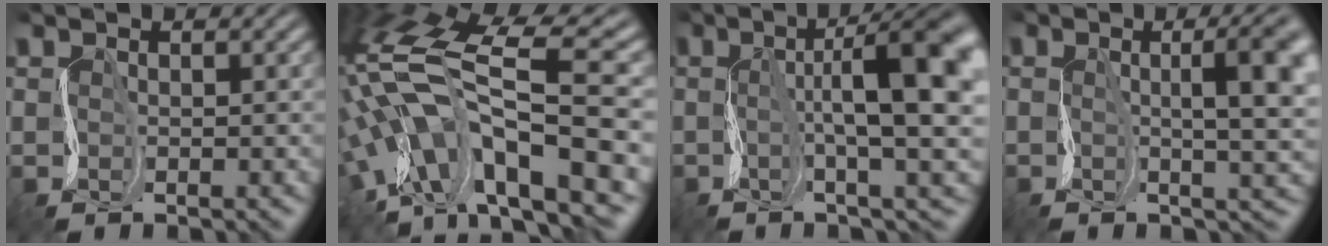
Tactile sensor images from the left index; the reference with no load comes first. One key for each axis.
{"total": 15.1, "fx": -2.3, "fy": 6.2, "fz": 13.6, "tx": -0.264, "ty": 0.029, "tz": -0.037}
{"total": 13.8, "fx": 1.5, "fy": 3.3, "fz": 13.3, "tx": -0.181, "ty": 0.008, "tz": 0.025}
{"total": 8.5, "fx": 0.6, "fy": 2.5, "fz": 8.1, "tx": -0.092, "ty": 0.012, "tz": 0.004}